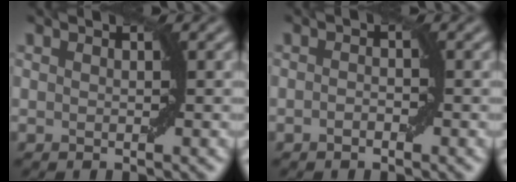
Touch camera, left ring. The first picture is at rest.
{"total": 0.9, "force": [-0.5, 0.4, 0.7], "torque": [-0.012, 0.003, -0.008]}